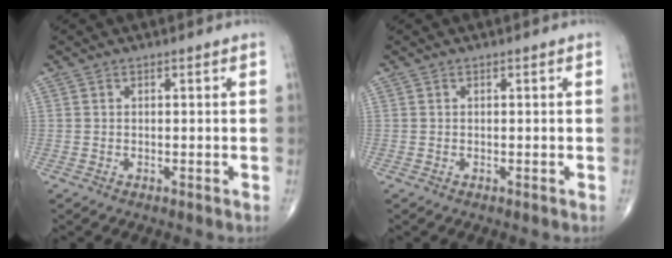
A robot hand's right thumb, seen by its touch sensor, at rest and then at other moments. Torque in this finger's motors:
{"motor_torque": [-0.01, -0.01, 0.04, -0.04, 0.03]}